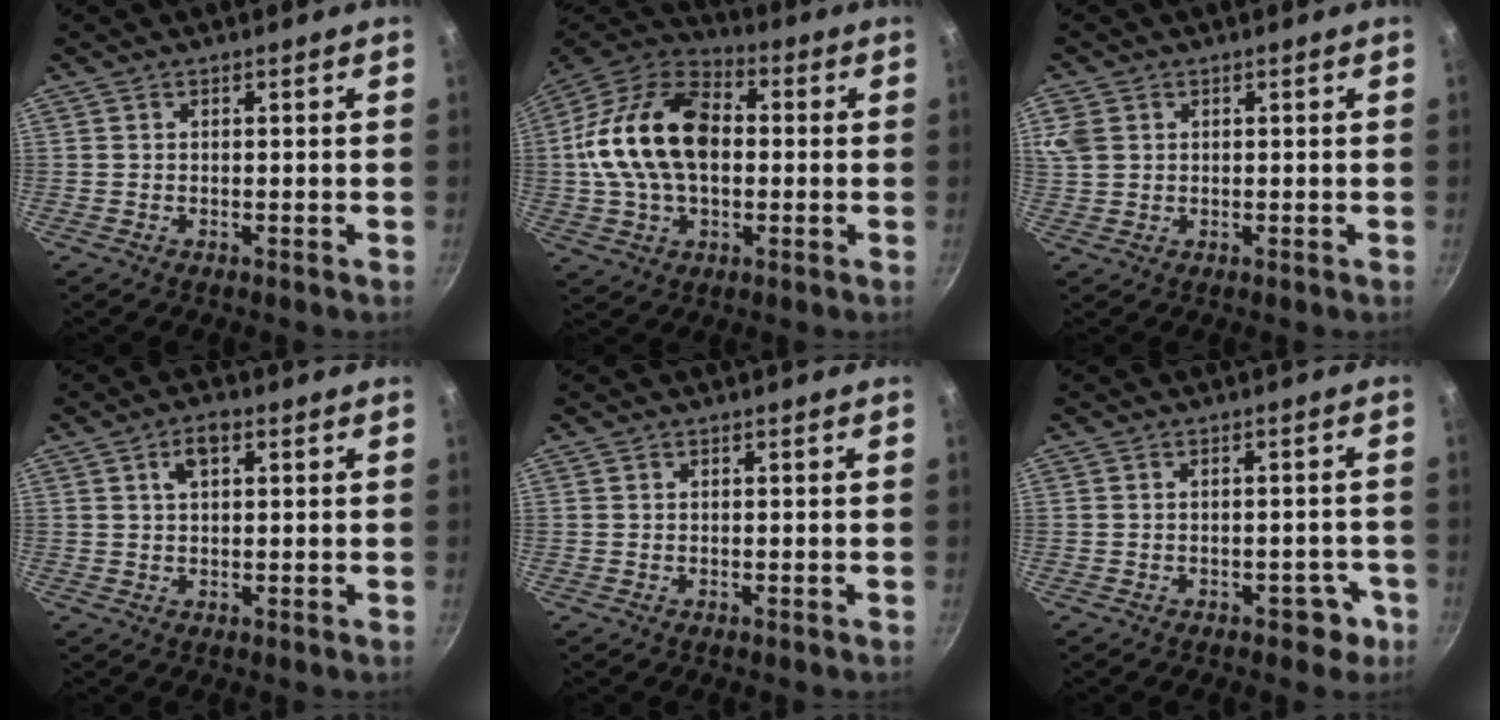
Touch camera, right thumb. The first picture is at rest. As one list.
[{"total": 21.3, "force": [1.0, 13.7, 16.2], "torque": [-0.282, 0.032, 0.006]}, {"total": 5.1, "force": [1.8, 3.9, 2.8], "torque": [-0.057, 0.004, 0.037]}, {"total": 4.2, "force": [1.6, 2.2, 3.2], "torque": [-0.047, 0.003, 0.026]}, {"total": 0.0}, {"total": 3.9, "force": [-2.0, 2.4, 2.3], "torque": [-0.008, 0.025, -0.010]}]